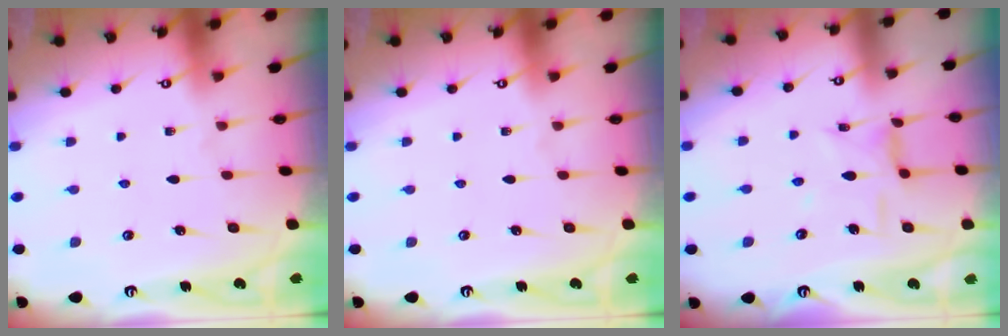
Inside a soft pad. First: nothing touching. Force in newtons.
{"total": 0.0}
{"total": 7.8, "press": 7.8, "slide": 0.5}